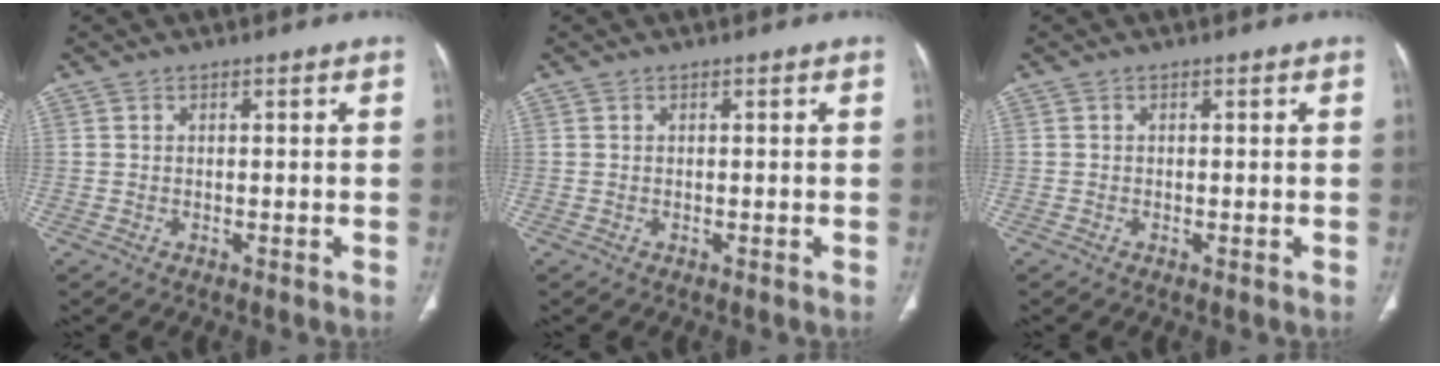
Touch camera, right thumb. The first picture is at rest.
{"total": 0.0}
{"total": 0.0}